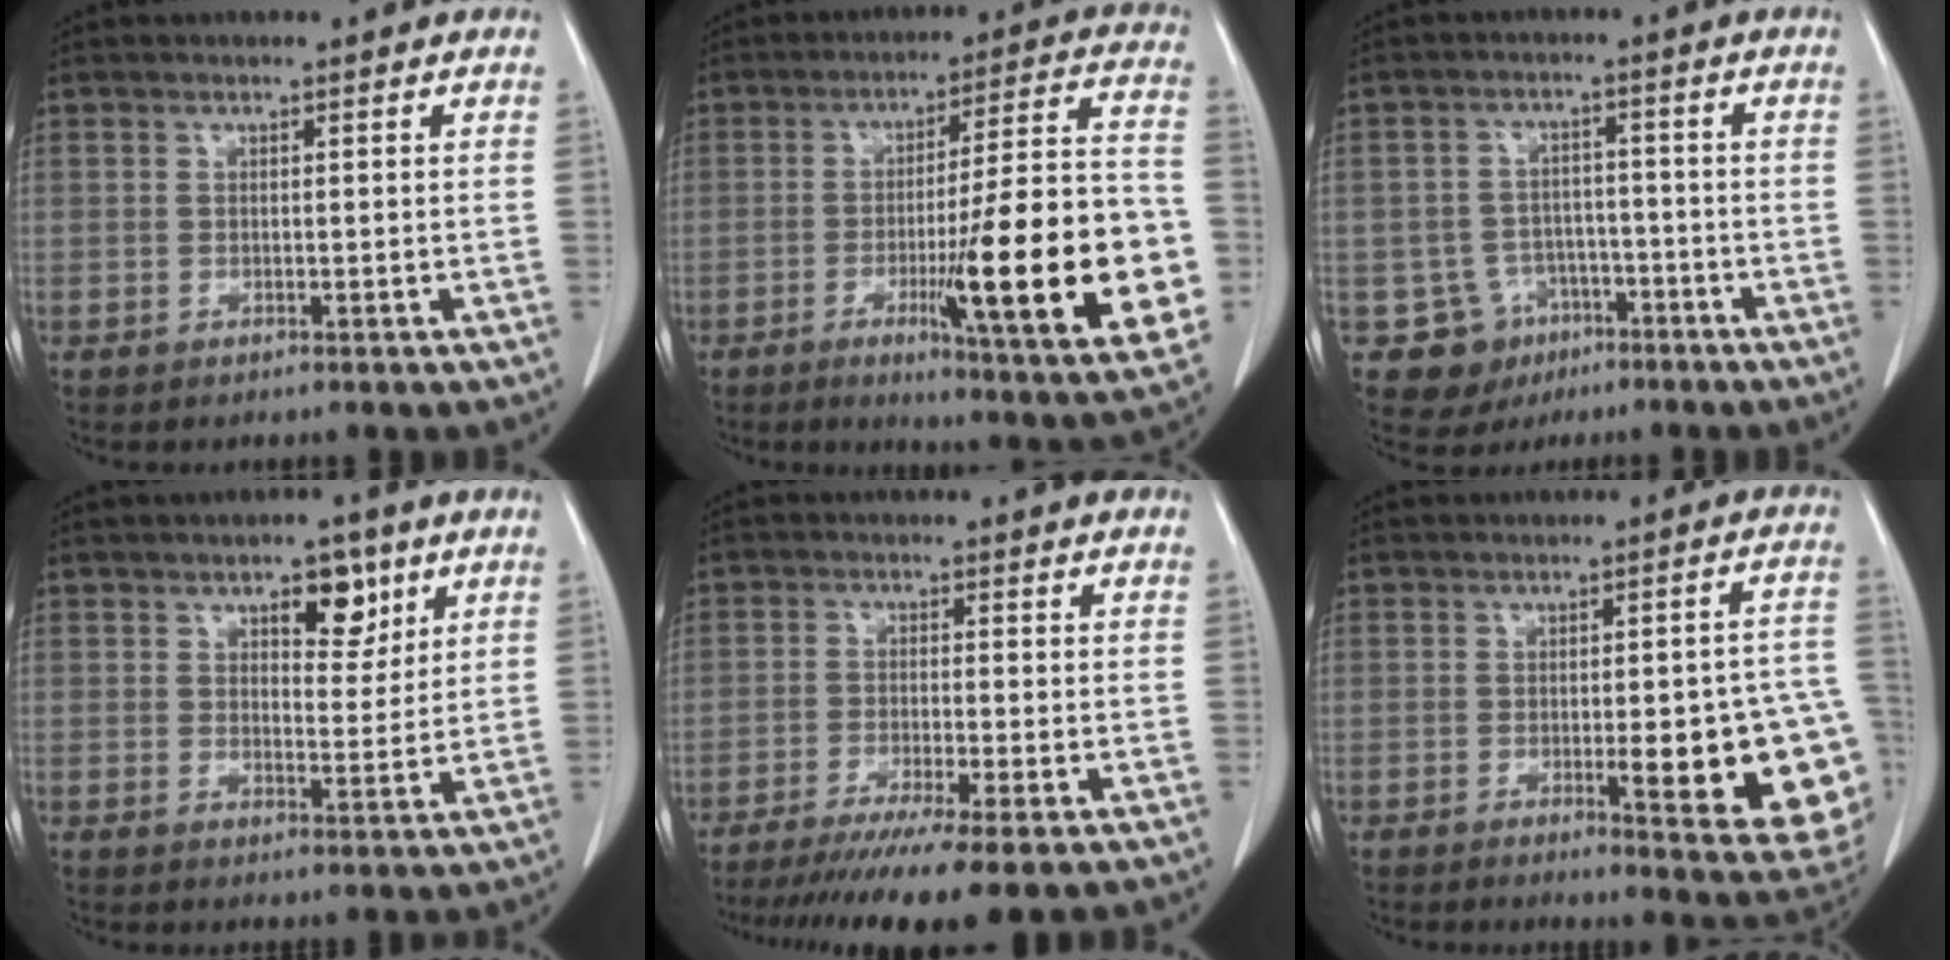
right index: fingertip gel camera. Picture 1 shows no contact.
{"total": 23.5, "force": [-5.6, 1.6, 22.8], "torque": [-0.273, -0.009, -0.078]}
{"total": 7.7, "force": [-3.5, 6.9, 0.6], "torque": [-0.009, 0.013, -0.042]}
{"total": 5.9, "force": [3.3, 2.7, 4.0], "torque": [-0.052, 0.001, 0.047]}
{"total": 11.7, "force": [-8.7, -0.3, 7.8], "torque": [-0.115, -0.031, -0.136]}
{"total": 15.8, "force": [-4.1, 3.1, 14.9], "torque": [-0.092, 0.017, -0.034]}